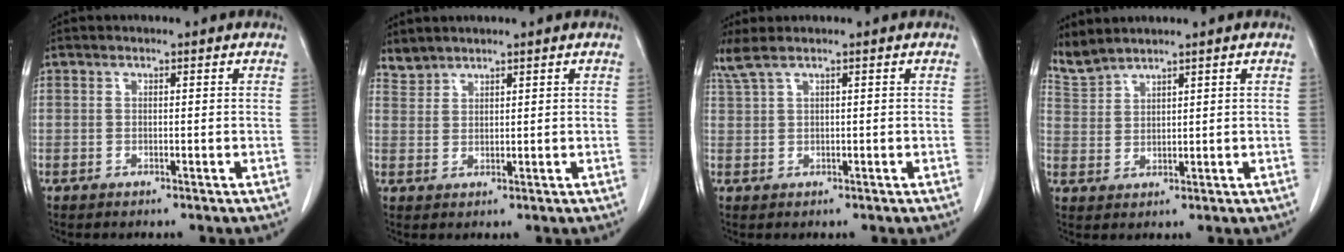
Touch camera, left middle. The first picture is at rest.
{"total": 2.2, "force": [2.1, 0.4, -0.3], "torque": [0.005, 0.006, 0.046]}
{"total": 2.3, "force": [1.7, -0.1, 1.6], "torque": [-0.051, 0.019, 0.046]}
{"total": 3.5, "force": [3.5, -0.4, 0.0], "torque": [-0.014, 0.006, 0.083]}